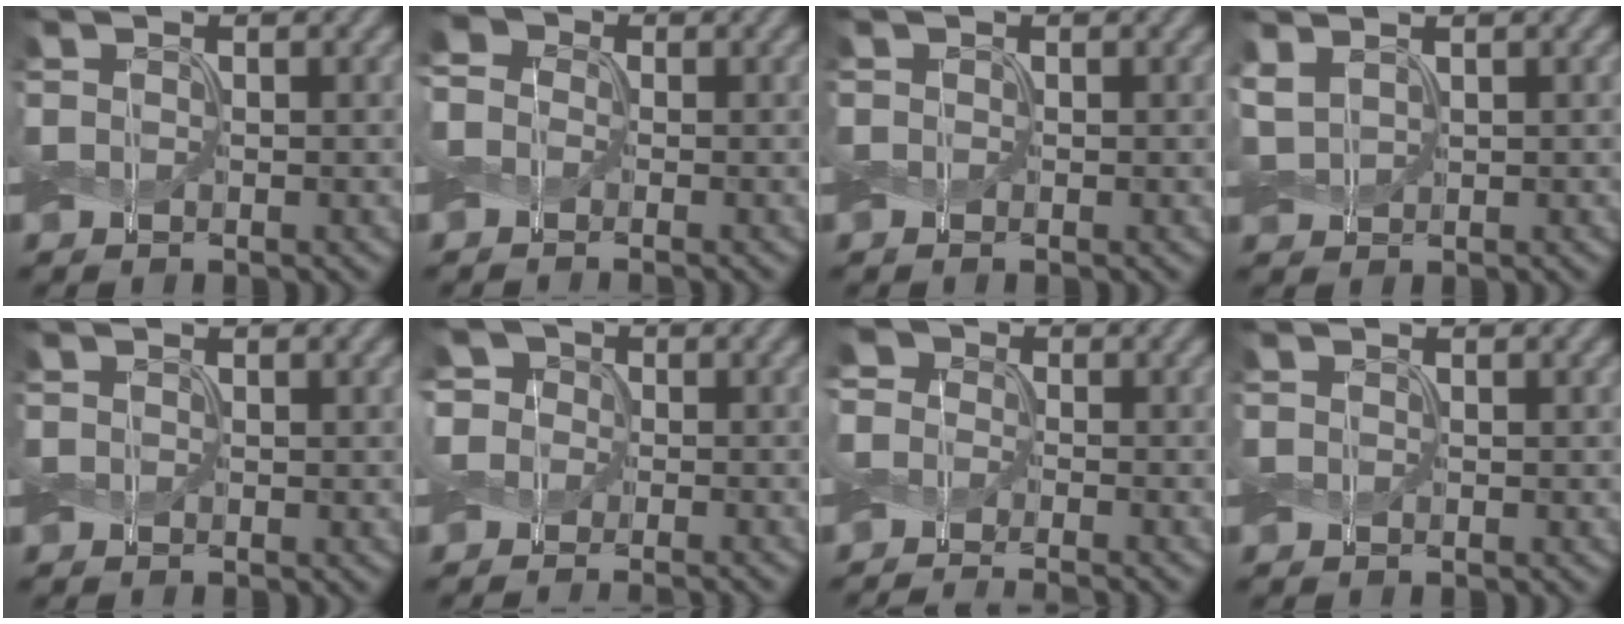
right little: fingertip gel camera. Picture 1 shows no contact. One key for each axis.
{"total": 4.1, "fx": -0.1, "fy": 3.6, "fz": 2.0, "tx": -0.040, "ty": 0.015, "tz": -0.031}
{"total": 0.0}
{"total": 2.2, "fx": 1.0, "fy": 1.2, "fz": 1.5, "tx": -0.043, "ty": 0.009, "tz": 0.022}
{"total": 0.0}
{"total": 4.8, "fx": 0.7, "fy": 4.3, "fz": 2.0, "tx": -0.024, "ty": 0.021, "tz": -0.027}
{"total": 6.1, "fx": -2.2, "fy": 4.5, "fz": 3.5, "tx": -0.052, "ty": 0.003, "tz": -0.063}
{"total": 0.0}